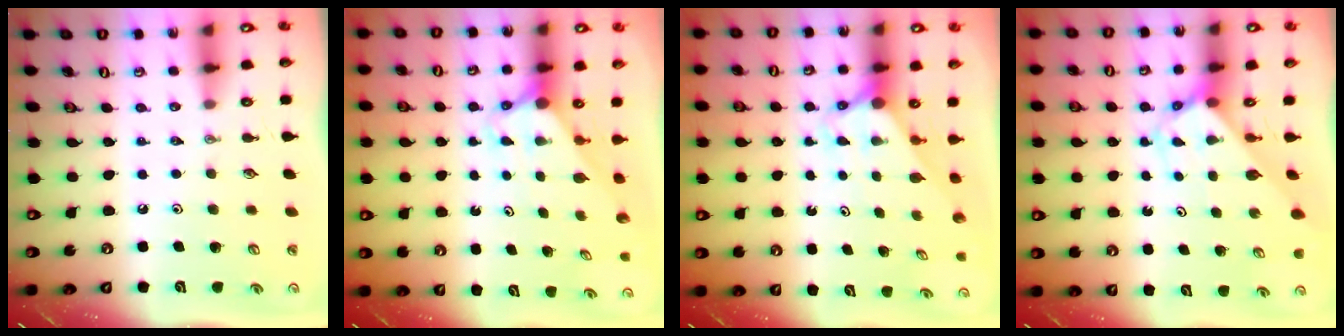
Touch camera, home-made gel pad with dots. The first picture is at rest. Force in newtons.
{"total": 2.7, "press": 2.7, "slide": 0.0}
{"total": 2.8, "press": 2.8, "slide": 0.0}
{"total": 2.7, "press": 2.7, "slide": 0.1}